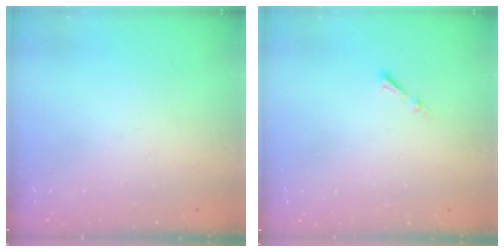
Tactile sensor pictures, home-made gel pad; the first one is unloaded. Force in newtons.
{"total": 1.3, "press": 1.2, "slide": 0.3}